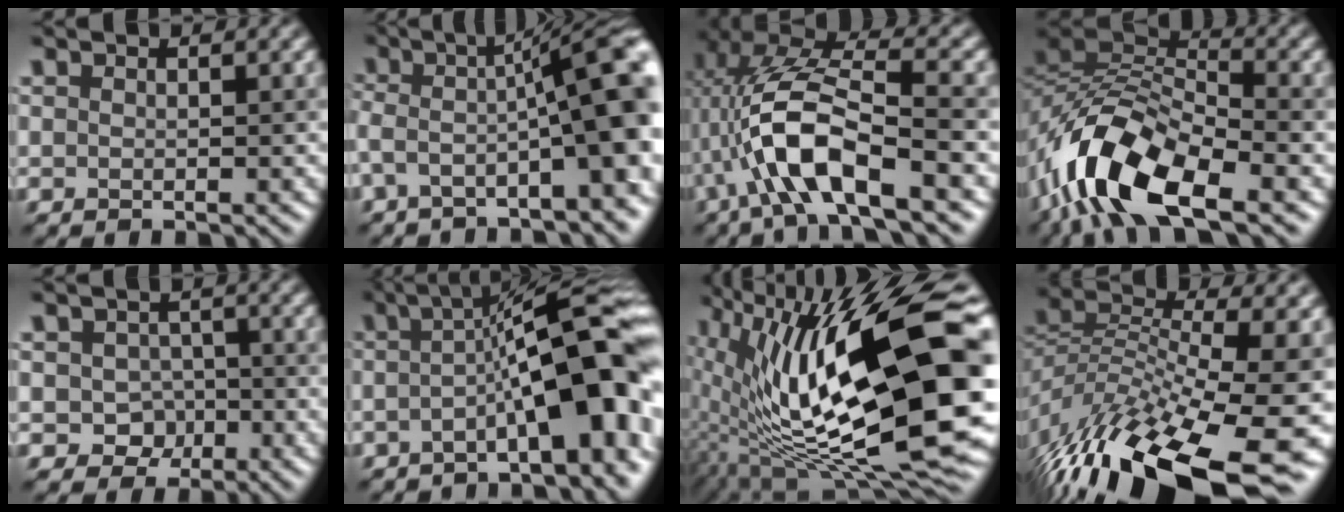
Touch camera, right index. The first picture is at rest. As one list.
[{"total": 12.2, "force": [-1.9, 3.1, 11.6], "torque": [-0.159, 0.023, -0.032]}, {"total": 8.8, "force": [-2.3, 3.0, 8.0], "torque": [-0.166, 0.010, -0.042]}, {"total": 12.1, "force": [-6.3, 5.0, 9.0], "torque": [-0.170, 0.005, -0.127]}, {"total": 3.5, "force": [-0.9, 2.9, 1.6], "torque": [-0.006, -0.003, -0.016]}, {"total": 12.6, "force": [-2.4, 3.1, 12.0], "torque": [-0.161, 0.024, -0.042]}, {"total": 18.1, "force": [2.3, 6.6, 16.8], "torque": [-0.285, 0.004, 0.044]}, {"total": 15.3, "force": [-8.1, 5.6, 11.6], "torque": [-0.237, 0.003, -0.141]}]